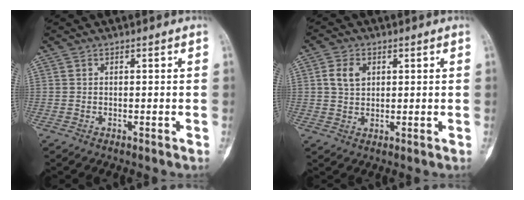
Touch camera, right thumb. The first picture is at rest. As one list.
[{"total": 4.7, "force": [1.4, 3.3, 3.0], "torque": [-0.047, -0.002, 0.025]}]